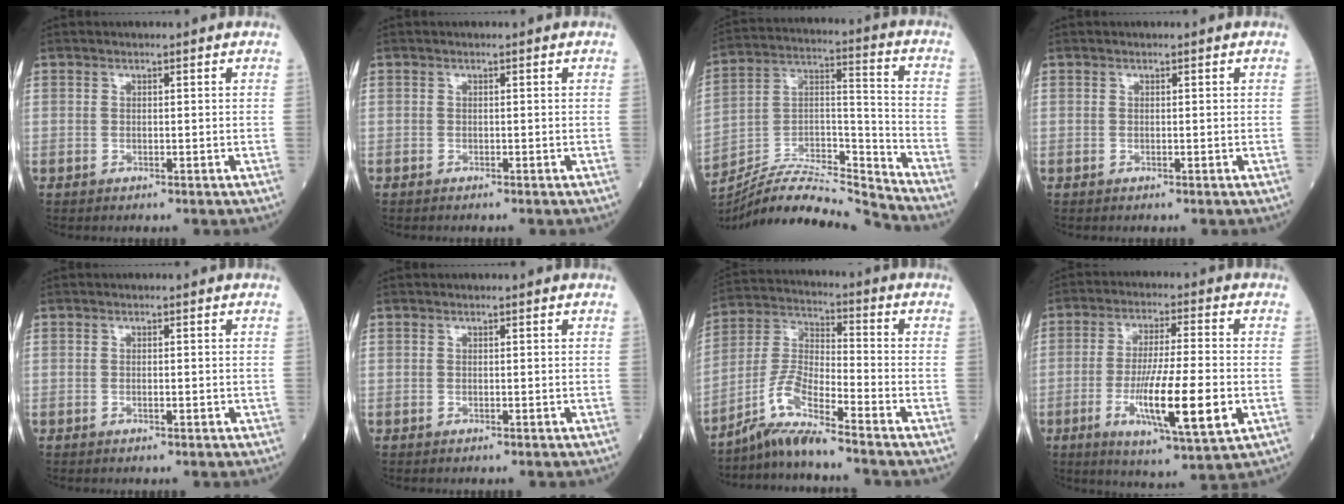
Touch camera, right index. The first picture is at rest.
{"total": 0.0}
{"total": 16.7, "force": [-16.2, 0.0, 4.0], "torque": [-0.064, 0.044, -0.285]}
{"total": 0.0}
{"total": 0.9, "force": [-0.2, 0.2, 0.9], "torque": [-0.018, -0.001, -0.004]}
{"total": 0.0}
{"total": 7.9, "force": [-6.5, -0.3, 4.5], "torque": [-0.099, -0.009, -0.131]}
{"total": 14.1, "force": [-3.7, 1.2, 13.6], "torque": [-0.242, -0.022, -0.062]}